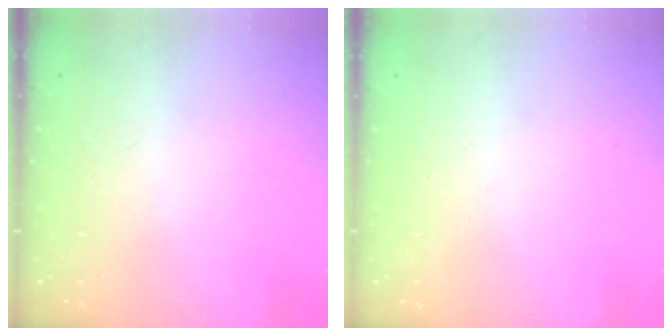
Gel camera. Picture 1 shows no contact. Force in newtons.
{"total": 0.0}